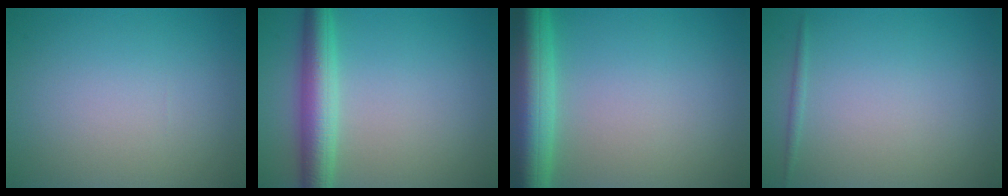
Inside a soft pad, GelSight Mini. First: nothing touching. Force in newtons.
{"total": 4.8, "press": 4.8, "slide": 0.1}
{"total": 7.5, "press": 7.5, "slide": 0.4}
{"total": 0.6, "press": 0.6, "slide": 0.0}